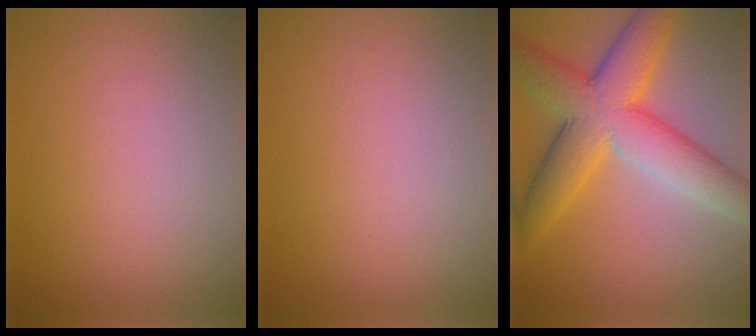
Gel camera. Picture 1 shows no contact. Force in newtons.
{"total": 0.0}
{"total": 9.5, "press": 9.5, "slide": 0.2}